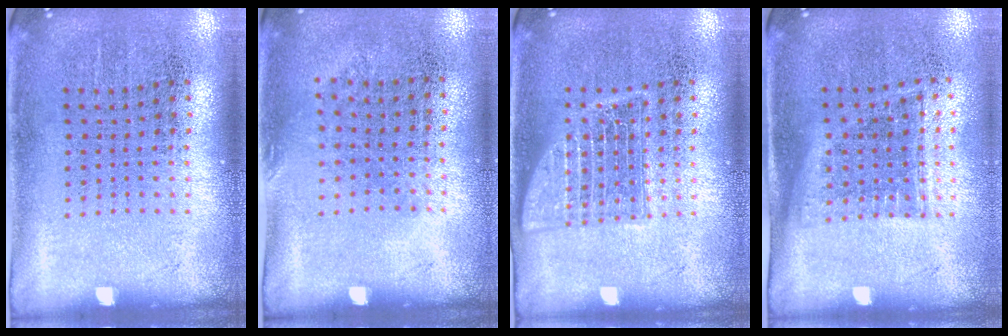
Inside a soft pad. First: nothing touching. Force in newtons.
{"total": 0.8, "press": 0.6, "slide": 0.5}
{"total": 2.6, "press": 2.5, "slide": 0.4}
{"total": 1.2, "press": 0.9, "slide": 0.7}